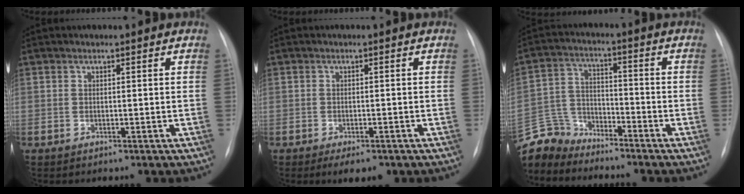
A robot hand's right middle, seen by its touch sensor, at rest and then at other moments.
{"total": 3.4, "force": [-2.1, 1.1, 2.3], "torque": [-0.028, -0.005, -0.024]}
{"total": 8.1, "force": [-7.9, 1.8, -0.8], "torque": [0.011, 0.015, -0.161]}